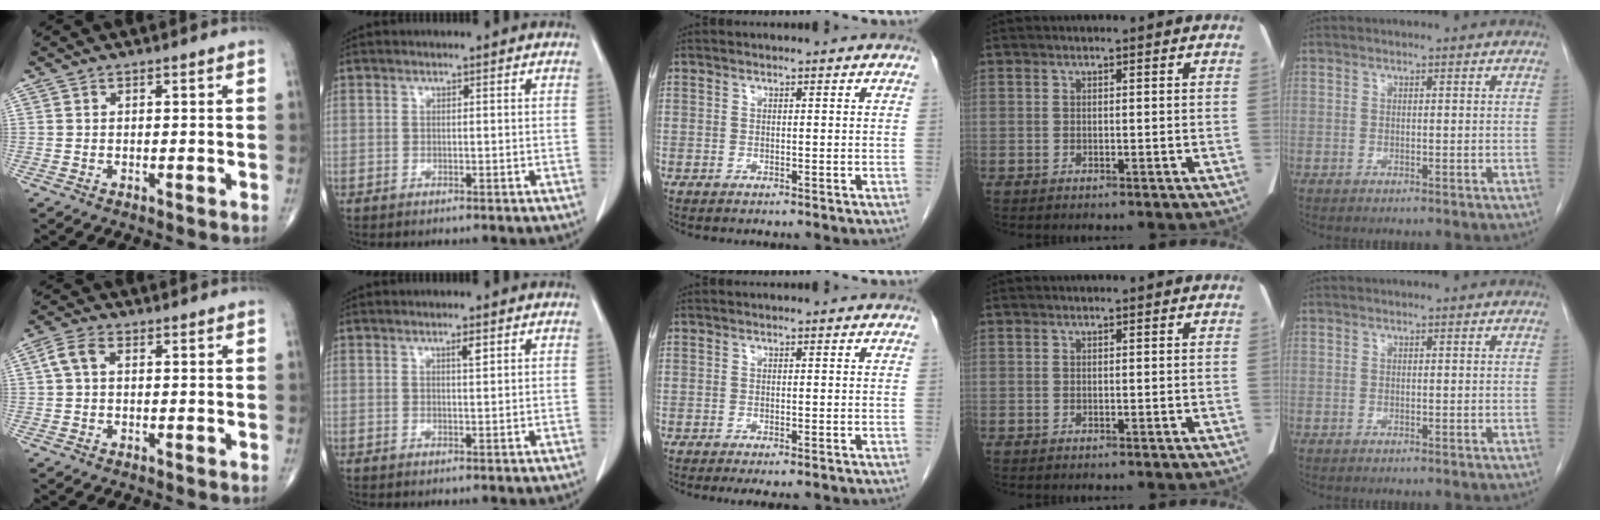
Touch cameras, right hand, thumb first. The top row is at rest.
{"thumb": {"total": 3.8, "force": [0.6, 2.3, 2.9], "torque": [-0.064, 0.012, 0.009]}, "index": {"total": 1.3, "force": [0.7, 0.1, 1.1], "torque": [-0.021, -0.002, 0.011]}, "middle": {"total": 3.4, "force": [-2.7, 0.9, 1.9], "torque": [-0.019, -0.008, -0.036]}}